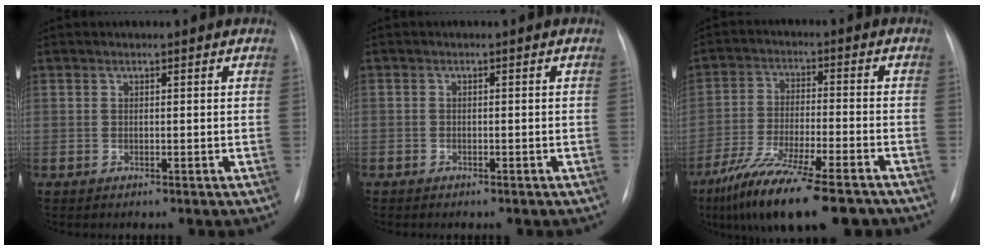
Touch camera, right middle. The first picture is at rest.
{"total": 1.2, "force": [-0.9, 0.7, 0.3], "torque": [-0.004, 0.002, -0.009]}
{"total": 17.0, "force": [-12.6, 2.8, 11.0], "torque": [-0.182, -0.032, -0.210]}